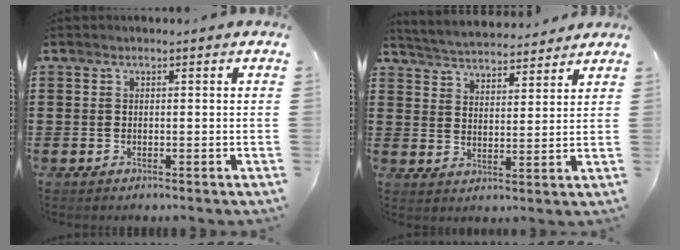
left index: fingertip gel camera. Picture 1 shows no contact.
{"total": 4.1, "force": [4.1, 0.3, 0.3], "torque": [-0.026, -0.024, 0.070]}